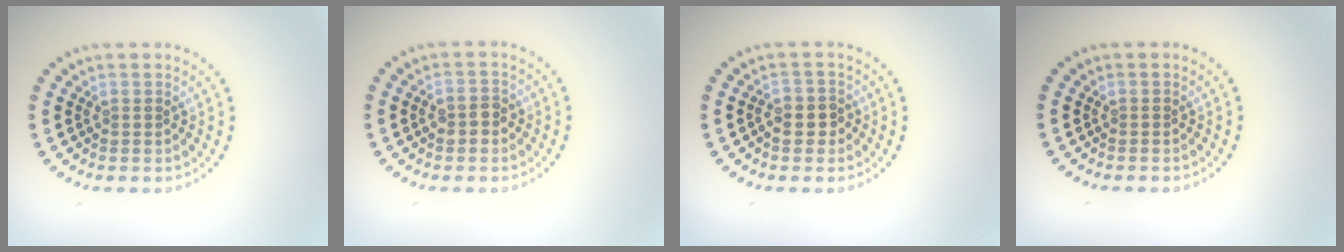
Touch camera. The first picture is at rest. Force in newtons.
{"total": 1.6, "press": 1.6, "slide": 0.2}
{"total": 2.4, "press": 2.3, "slide": 0.8}
{"total": 0.0}